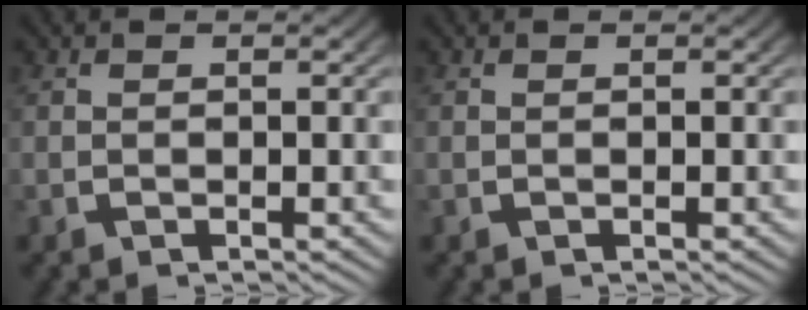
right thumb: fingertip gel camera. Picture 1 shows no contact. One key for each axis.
{"total": 0.0}